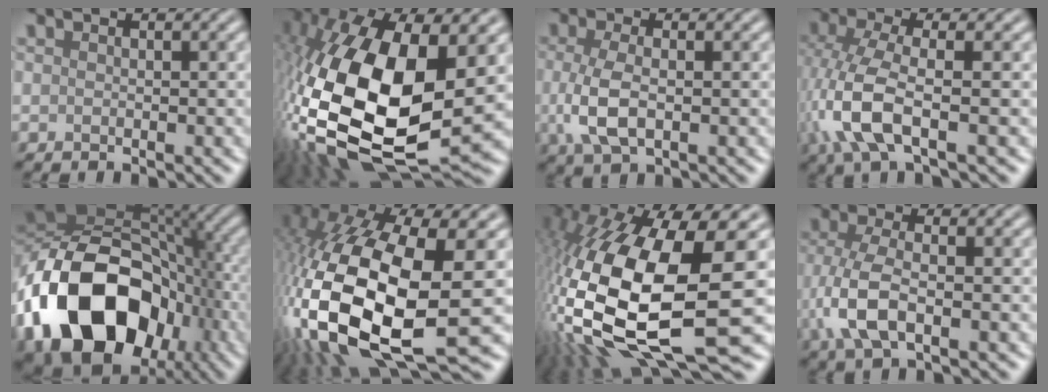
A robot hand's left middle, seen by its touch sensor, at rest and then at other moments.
{"total": 18.0, "force": [-1.2, 8.9, 15.6], "torque": [-0.343, -0.009, -0.022]}
{"total": 4.2, "force": [-0.6, 2.0, 3.6], "torque": [-0.090, -0.004, -0.011]}
{"total": 5.9, "force": [-1.5, 2.3, 5.2], "torque": [-0.135, 0.005, -0.034]}
{"total": 16.8, "force": [-5.7, 11.8, 10.6], "torque": [-0.215, -0.015, -0.095]}
{"total": 17.9, "force": [-3.5, 7.9, 15.7], "torque": [-0.362, -0.013, -0.060]}
{"total": 18.2, "force": [-1.6, 6.6, 16.9], "torque": [-0.360, -0.014, -0.026]}
{"total": 5.2, "force": [-1.5, 2.4, 4.4], "torque": [-0.108, 0.004, -0.034]}